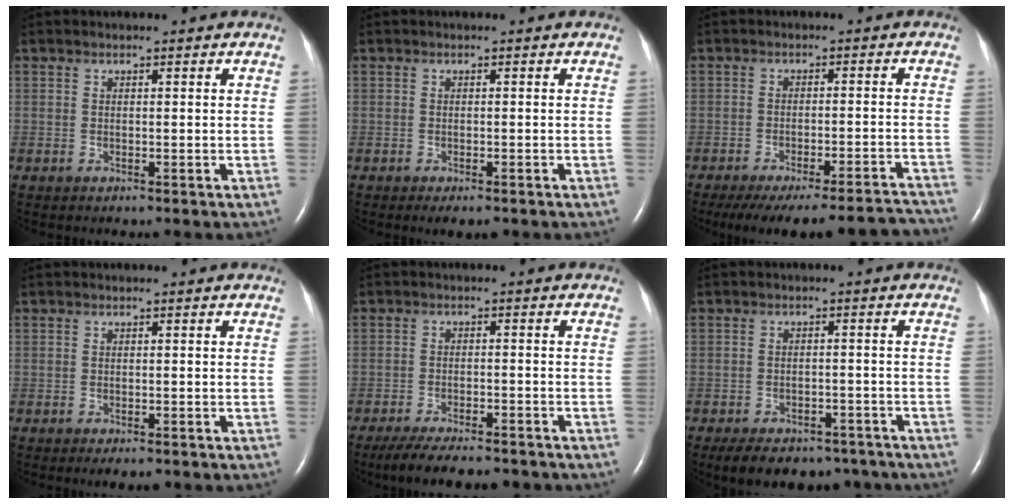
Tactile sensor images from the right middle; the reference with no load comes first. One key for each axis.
{"total": 2.5, "fx": -1.7, "fy": 0.8, "fz": 1.6, "tx": -0.019, "ty": -0.005, "tz": -0.020}
{"total": 19.5, "fx": -18.3, "fy": 2.0, "fz": 6.6, "tx": -0.069, "ty": -0.008, "tz": -0.234}
{"total": 2.3, "fx": -1.6, "fy": 0.7, "fz": 1.4, "tx": -0.016, "ty": -0.005, "tz": -0.020}
{"total": 12.0, "fx": -10.4, "fy": 2.6, "fz": 5.4, "tx": -0.087, "ty": -0.012, "tz": -0.147}
{"total": 12.9, "fx": -10.0, "fy": 6.4, "fz": 5.0, "tx": -0.090, "ty": 0.001, "tz": -0.125}